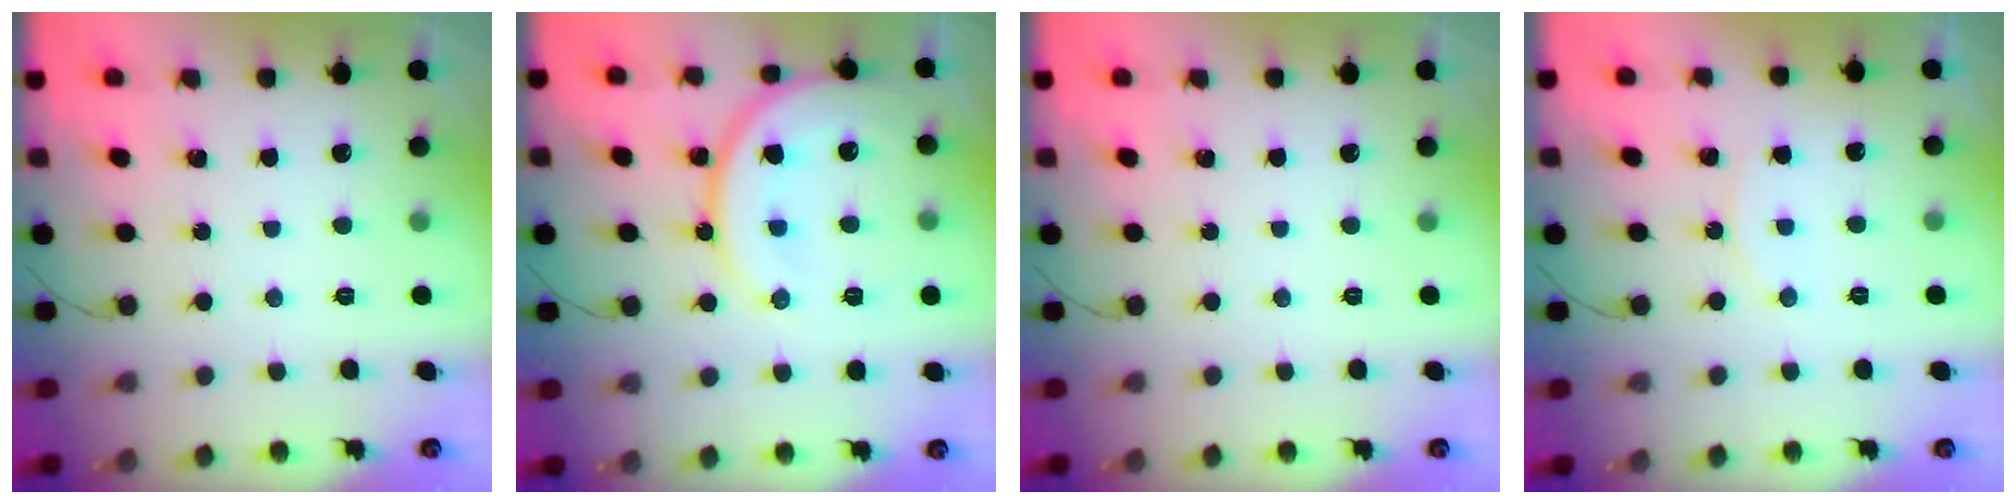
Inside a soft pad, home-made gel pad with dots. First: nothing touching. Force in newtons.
{"total": 15.7, "press": 15.6, "slide": 1.5}
{"total": 0.0}
{"total": 4.8, "press": 4.8, "slide": 0.6}